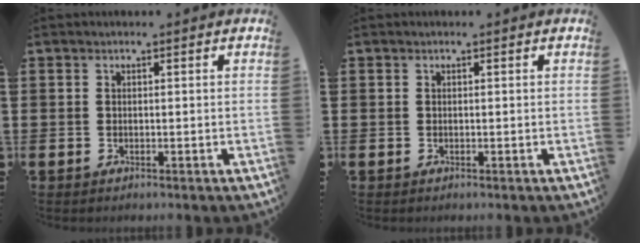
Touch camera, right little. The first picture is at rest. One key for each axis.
{"total": 0.0}